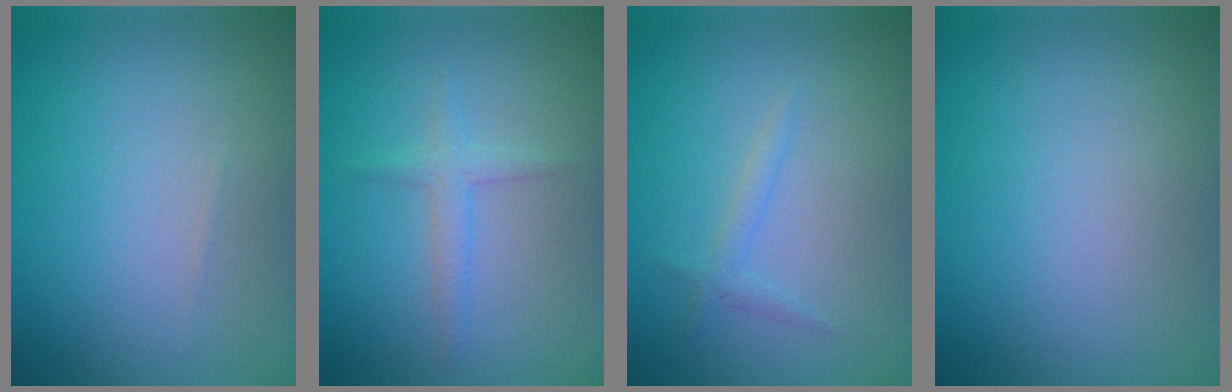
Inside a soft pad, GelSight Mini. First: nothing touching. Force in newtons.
{"total": 1.6, "press": 1.6, "slide": 0.1}
{"total": 1.1, "press": 1.1, "slide": 0.2}
{"total": 0.0}